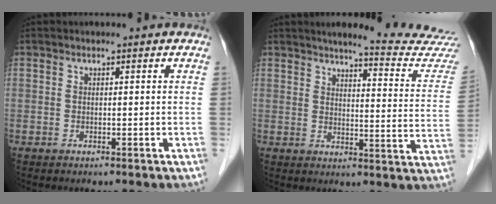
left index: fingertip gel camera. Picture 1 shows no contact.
{"total": 16.3, "force": [15.8, -0.4, 4.3], "torque": [-0.048, -0.103, 0.168]}